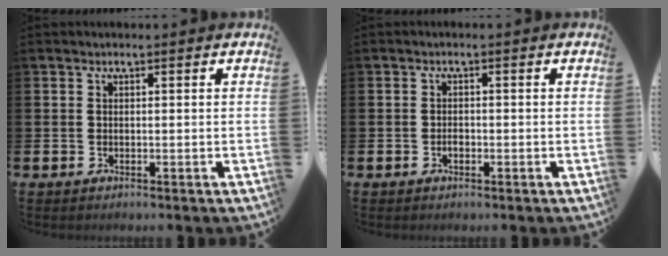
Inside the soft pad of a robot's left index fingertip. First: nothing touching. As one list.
[{"total": 1.2, "force": [-0.5, 0.7, 0.8], "torque": [-0.012, 0.001, -0.011]}]